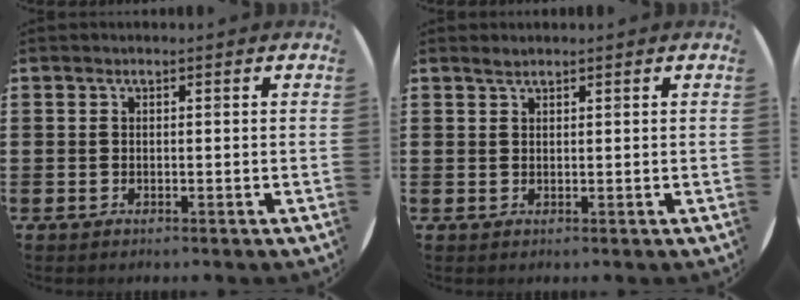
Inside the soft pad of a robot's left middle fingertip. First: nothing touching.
{"total": 0.9, "force": [0.9, 0.1, 0.3], "torque": [-0.006, 0.001, 0.016]}